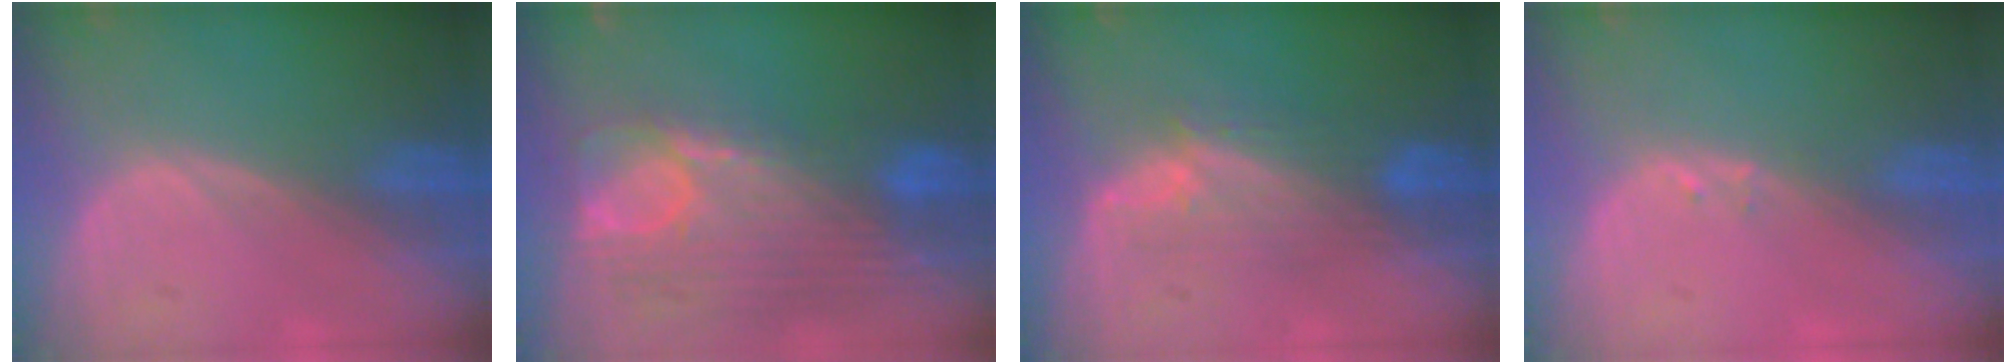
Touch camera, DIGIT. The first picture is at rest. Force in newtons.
{"total": 12.5, "press": 10.6, "slide": 6.7}
{"total": 5.5, "press": 5.4, "slide": 0.7}
{"total": 0.6, "press": 0.6, "slide": 0.2}